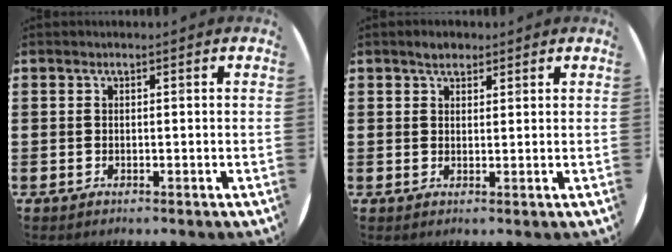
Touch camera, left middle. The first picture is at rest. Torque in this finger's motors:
{"motor_torque": [0.23, -0.17, 0.01, 0.03]}